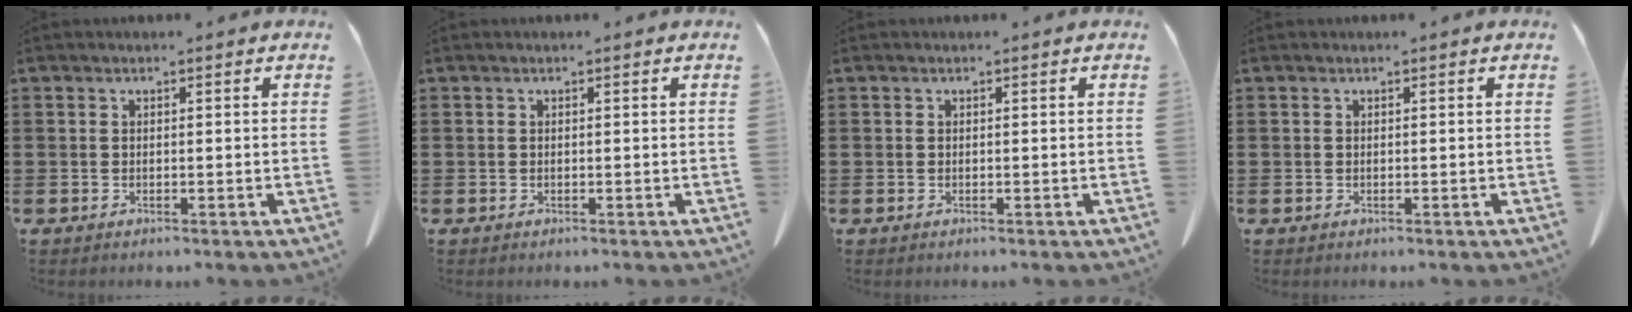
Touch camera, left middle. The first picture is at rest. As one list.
[{"total": 0.0}, {"total": 0.0}, {"total": 0.0}]